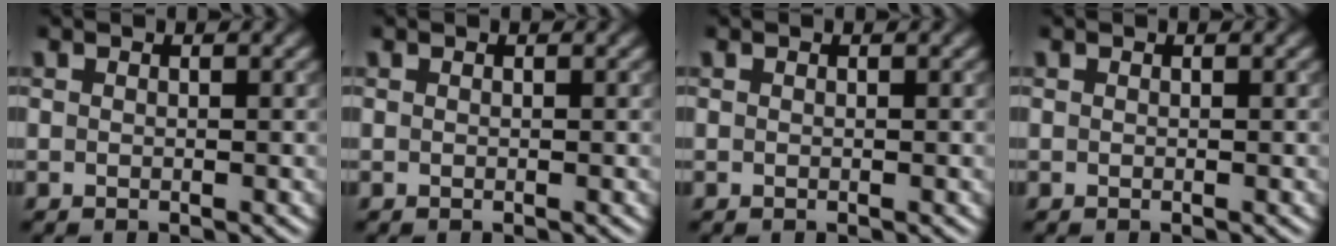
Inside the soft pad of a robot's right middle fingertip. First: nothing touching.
{"total": 0.0}
{"total": 0.0}
{"total": 0.0}